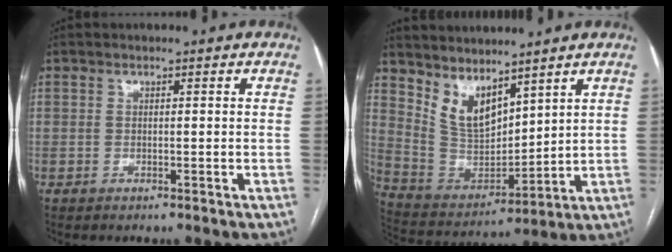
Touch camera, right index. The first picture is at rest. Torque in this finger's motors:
{"motor_torque": [1.12, 1.02, 0.17, 0.09]}